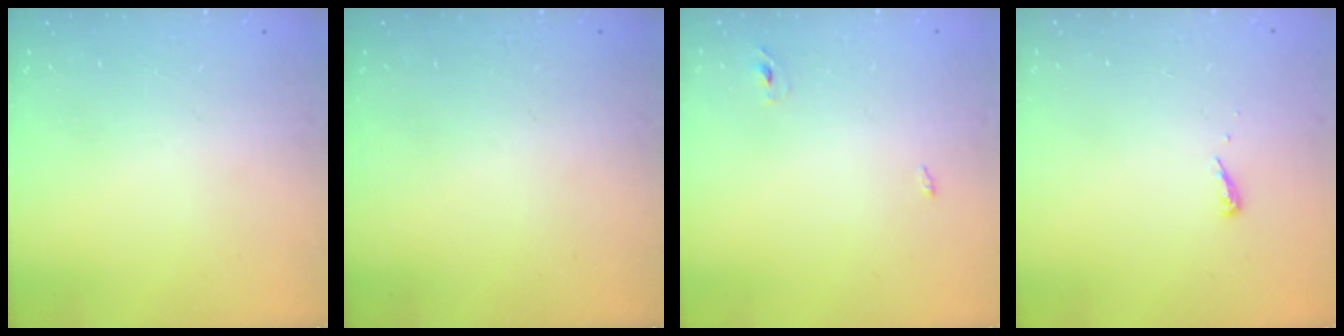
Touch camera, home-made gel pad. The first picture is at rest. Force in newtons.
{"total": 0.0}
{"total": 2.3, "press": 2.1, "slide": 1.0}
{"total": 3.9, "press": 3.9, "slide": 0.5}